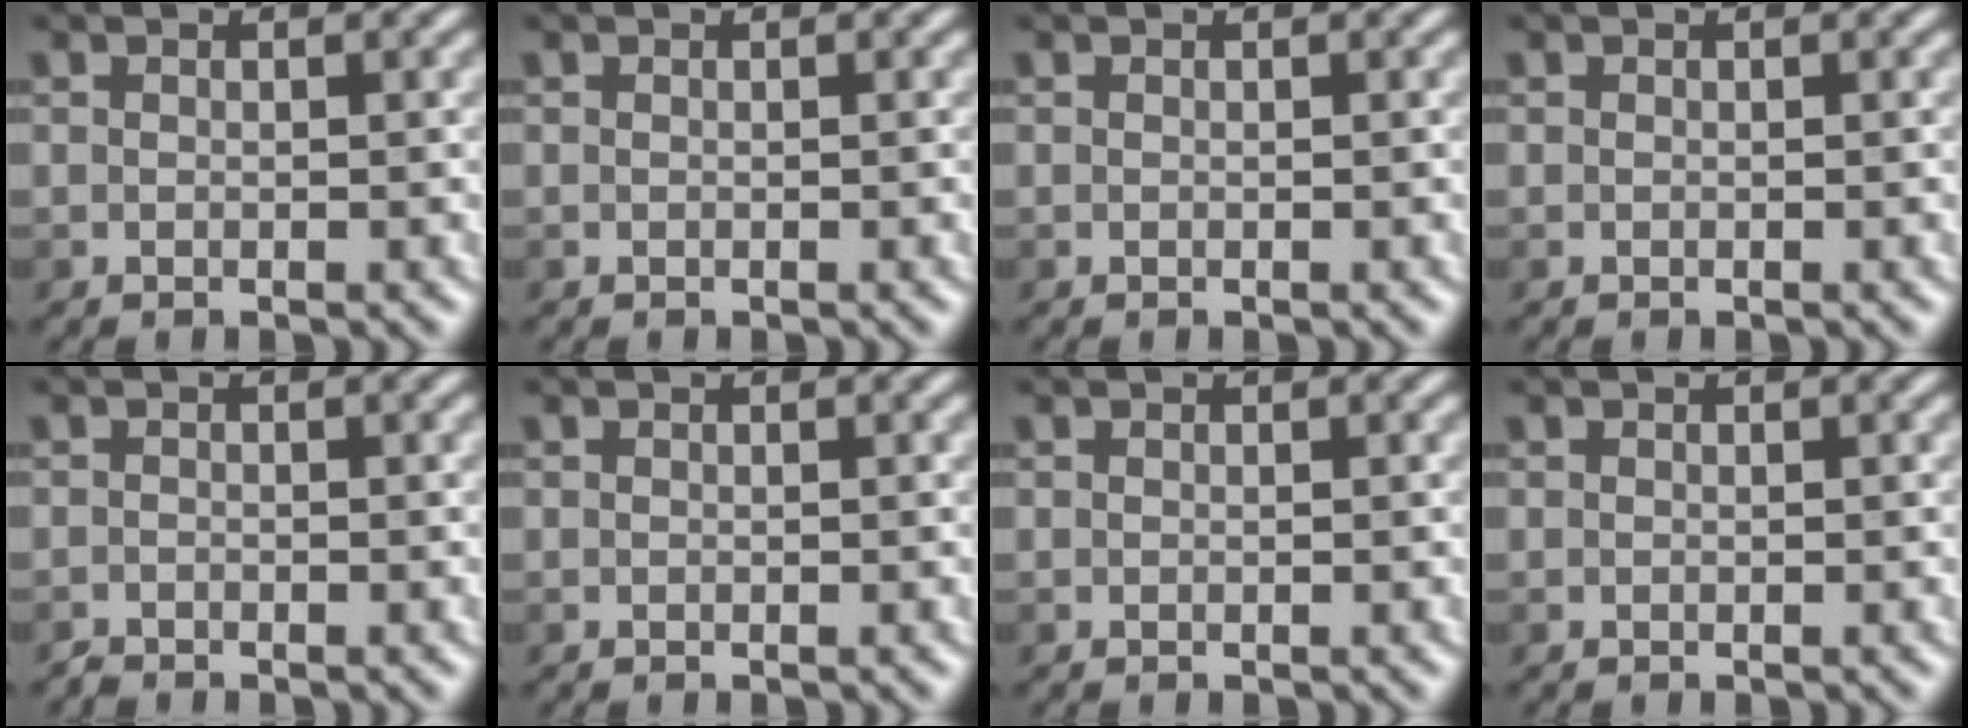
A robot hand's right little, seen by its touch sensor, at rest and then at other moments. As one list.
[{"total": 0.0}, {"total": 0.0}, {"total": 0.0}, {"total": 0.9, "force": [-0.9, 0.2, 0.2], "torque": [-0.005, -0.002, -0.017]}, {"total": 0.0}, {"total": 0.0}, {"total": 0.0}]